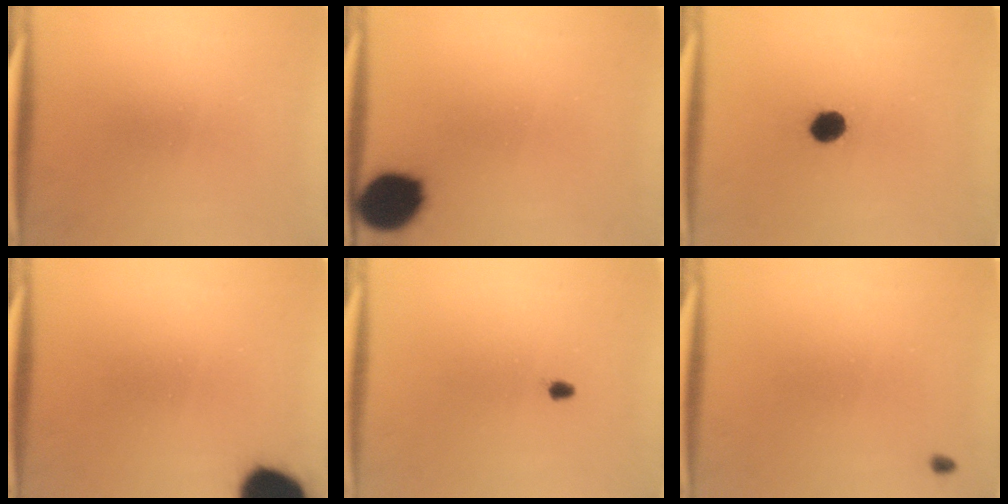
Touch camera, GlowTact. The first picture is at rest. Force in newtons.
{"total": 14.7}
{"total": 4.2}
{"total": 15.7}
{"total": 0.9}
{"total": 0.6}